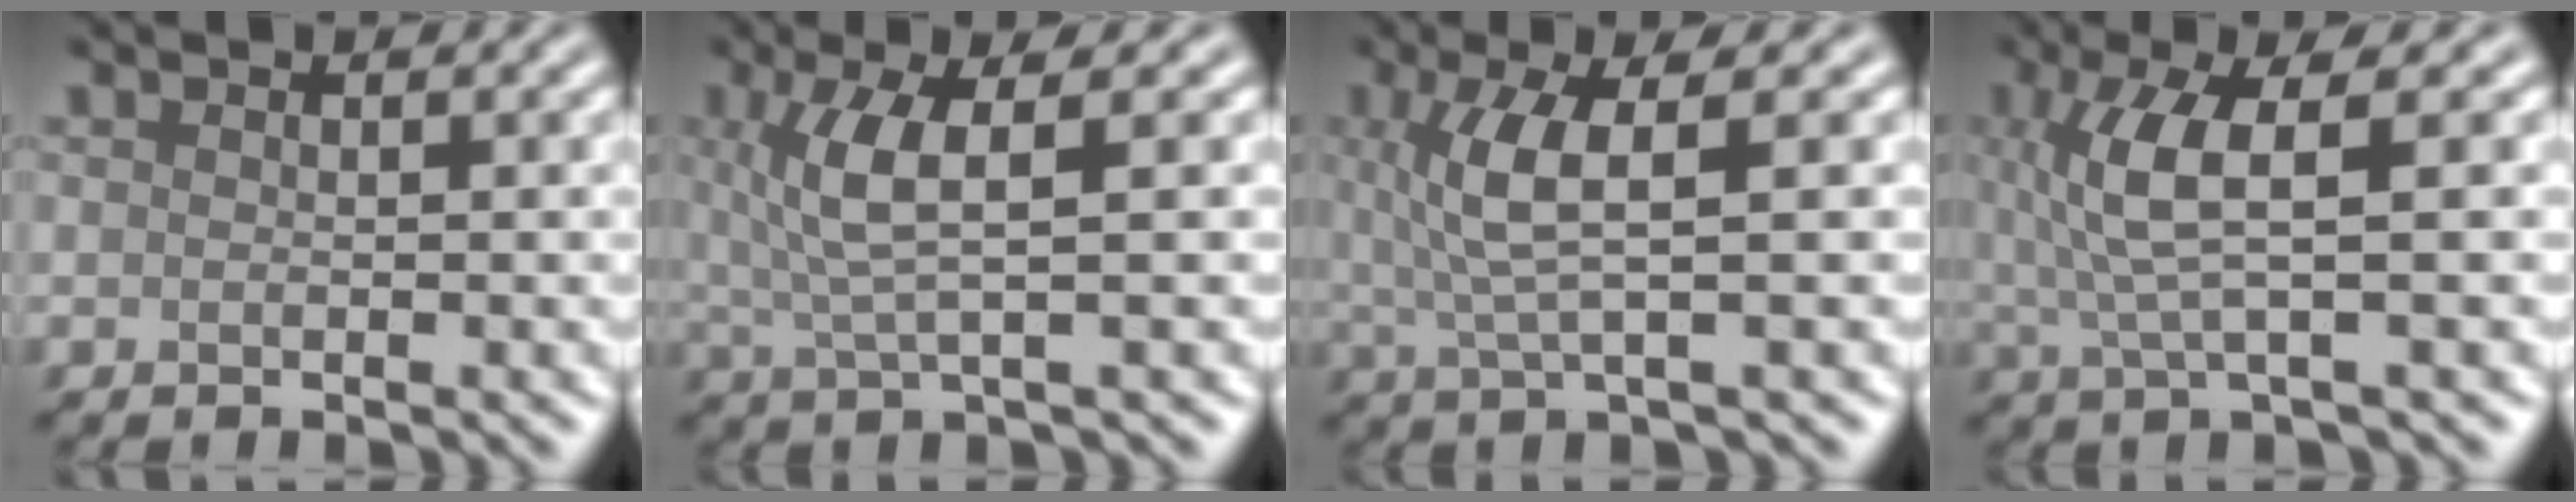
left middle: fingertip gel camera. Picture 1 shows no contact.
{"total": 4.4, "force": [1.1, 1.0, 4.2], "torque": [-0.088, 0.002, 0.026]}
{"total": 4.5, "force": [1.0, 1.0, 4.3], "torque": [-0.092, 0.003, 0.024]}
{"total": 5.0, "force": [1.1, 1.2, 4.8], "torque": [-0.109, 0.002, 0.024]}